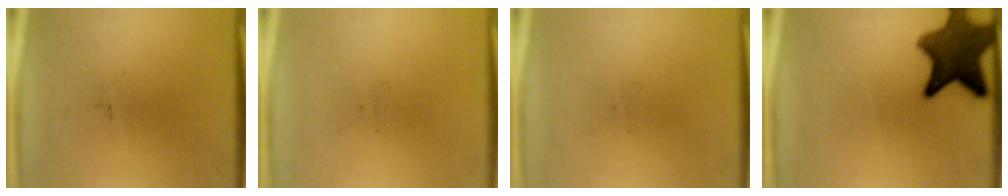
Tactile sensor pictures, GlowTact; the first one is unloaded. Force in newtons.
{"total": 0.0}
{"total": 0.0}
{"total": 11.1}